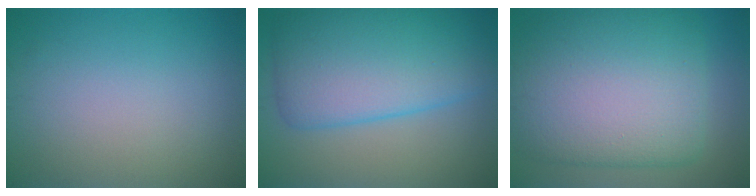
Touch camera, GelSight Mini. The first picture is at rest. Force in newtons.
{"total": 9.0, "press": 9.0, "slide": 0.4}
{"total": 13.4, "press": 13.4, "slide": 0.3}